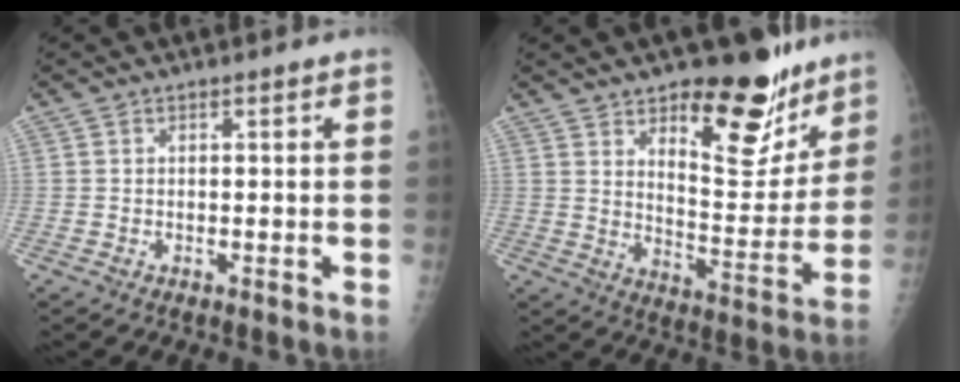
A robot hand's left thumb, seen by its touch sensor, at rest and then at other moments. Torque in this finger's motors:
{"motor_torque": [0.43, 0.62, 0.22, -0.07, 0.20]}